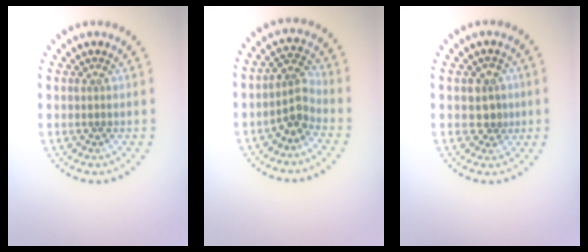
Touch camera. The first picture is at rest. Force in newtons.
{"total": 2.5, "press": 2.0, "slide": 1.6}
{"total": 2.0, "press": 1.9, "slide": 0.7}